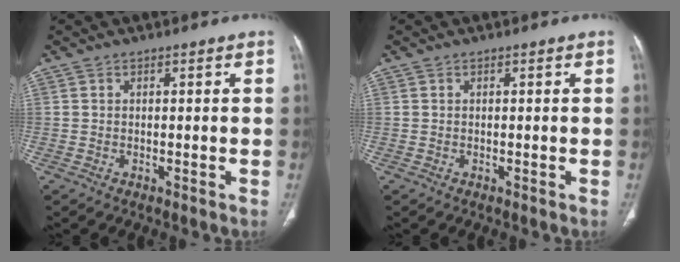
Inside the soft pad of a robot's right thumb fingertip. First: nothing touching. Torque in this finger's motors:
{"motor_torque": [0.00, 0.00, -0.10, 0.10, 0.01]}